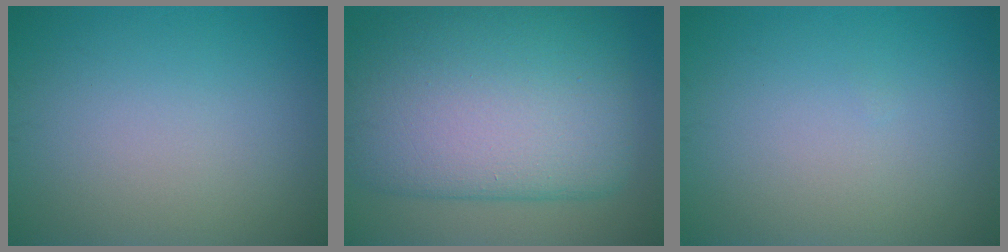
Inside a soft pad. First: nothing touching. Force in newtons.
{"total": 13.2, "press": 13.2, "slide": 0.8}
{"total": 0.0}